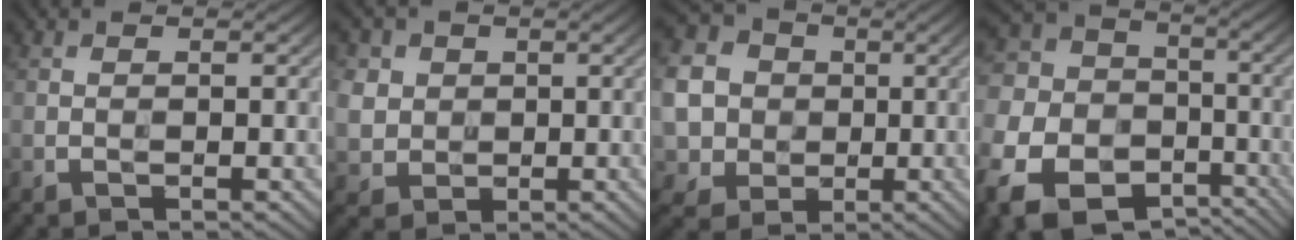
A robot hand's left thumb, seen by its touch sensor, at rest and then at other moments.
{"total": 5.6, "force": [1.4, 5.1, 1.9], "torque": [-0.091, -0.002, 0.028]}
{"total": 15.1, "force": [1.3, 14.1, 5.3], "torque": [-0.228, 0.006, -0.004]}
{"total": 17.8, "force": [-8.9, 13.0, 8.3], "torque": [-0.245, -0.070, -0.143]}